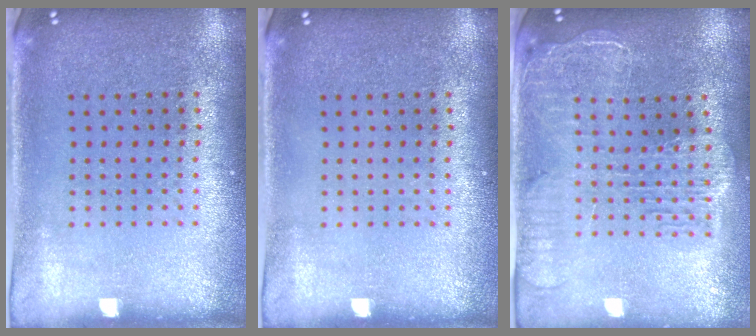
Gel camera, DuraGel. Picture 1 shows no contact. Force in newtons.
{"total": 0.0}
{"total": 2.4, "press": 2.1, "slide": 1.2}